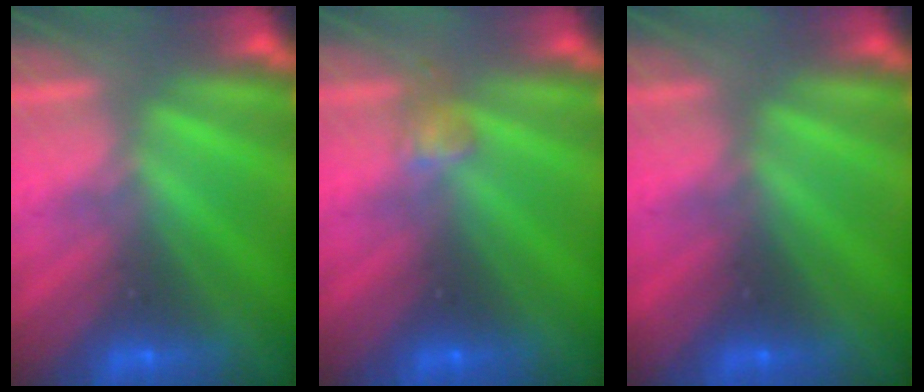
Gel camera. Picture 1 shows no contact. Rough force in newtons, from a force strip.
{"total": 3.0}
{"total": 2.2}